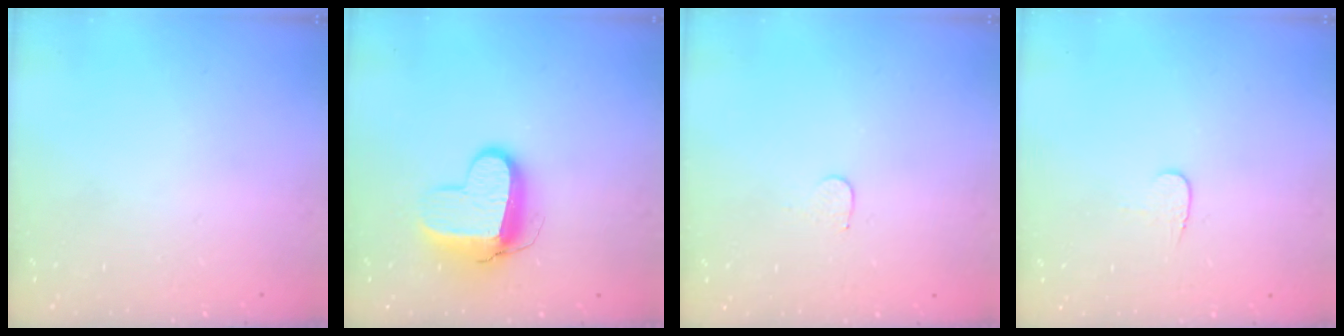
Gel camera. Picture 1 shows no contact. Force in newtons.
{"total": 11.1, "press": 11.0, "slide": 1.0}
{"total": 3.7, "press": 3.7, "slide": 0.3}
{"total": 4.0, "press": 4.0, "slide": 0.4}